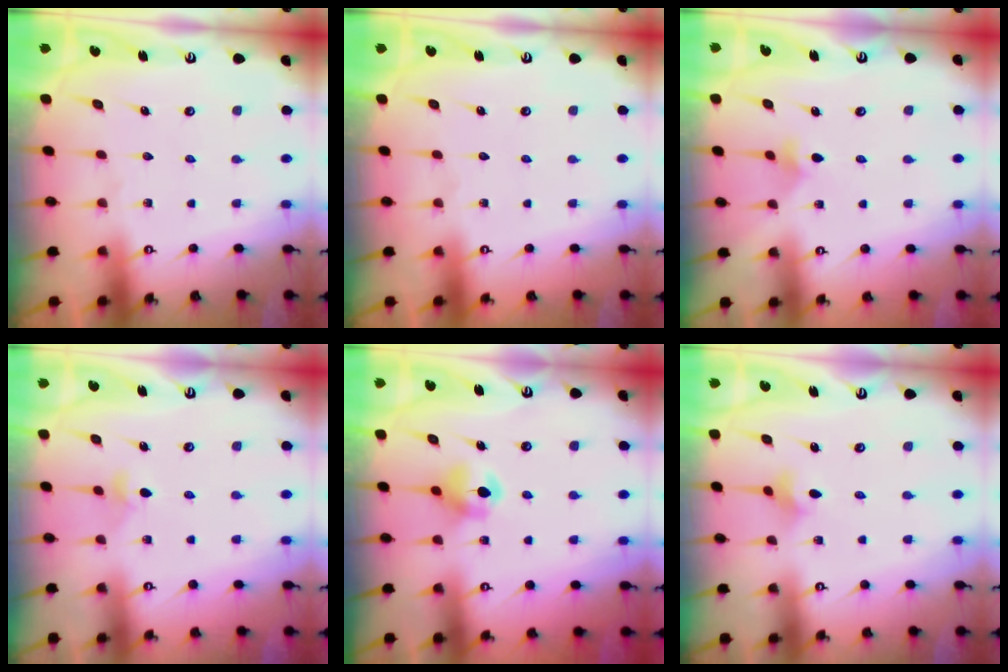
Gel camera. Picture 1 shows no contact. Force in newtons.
{"total": 0.0}
{"total": 4.7, "press": 4.6, "slide": 0.7}
{"total": 5.2, "press": 5.1, "slide": 0.9}
{"total": 6.4, "press": 6.4, "slide": 0.7}
{"total": 3.3, "press": 3.2, "slide": 0.8}